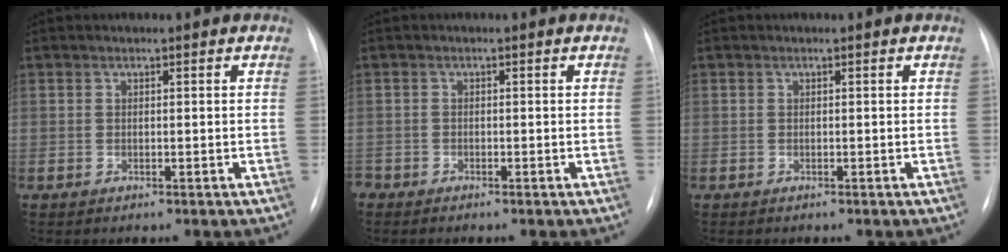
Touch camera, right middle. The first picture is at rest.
{"total": 1.2, "force": [-1.1, 0.5, 0.1], "torque": [-0.002, 0.000, -0.017]}
{"total": 0.0}